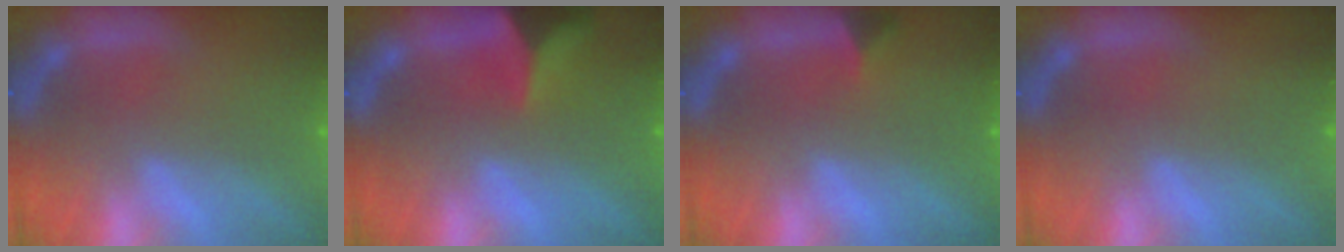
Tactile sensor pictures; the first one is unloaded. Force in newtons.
{"total": 5.4}
{"total": 1.4}
{"total": 0.0}